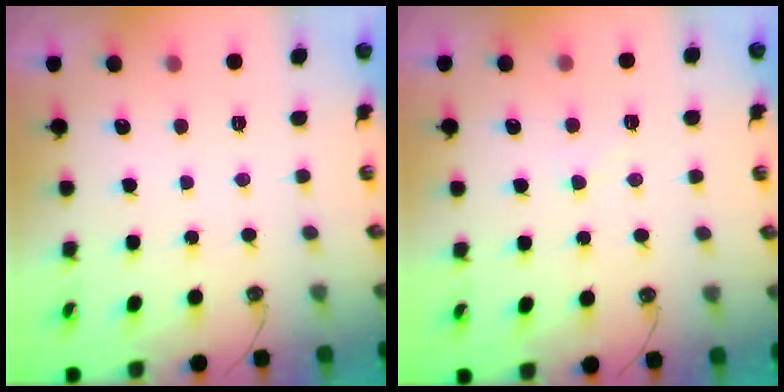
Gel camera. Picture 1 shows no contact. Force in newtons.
{"total": 1.3, "press": 1.2, "slide": 0.5}